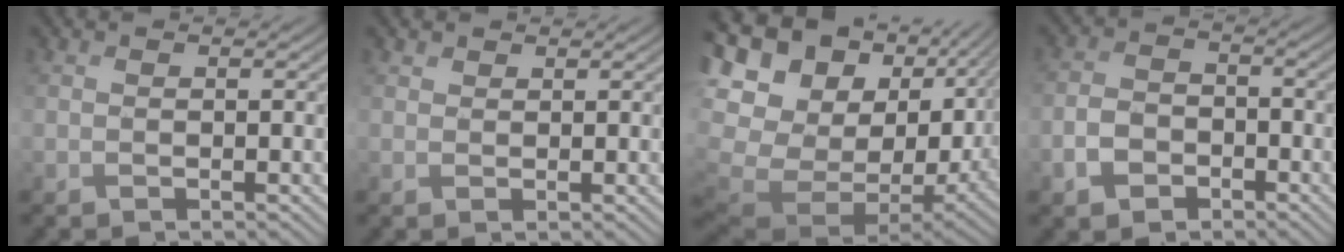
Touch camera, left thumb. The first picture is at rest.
{"total": 1.0, "force": [0.8, 0.7, 0.0], "torque": [-0.001, 0.002, 0.022]}
{"total": 17.3, "force": [1.8, 11.6, 12.7], "torque": [-0.245, -0.035, 0.074]}
{"total": 4.1, "force": [-2.8, 2.7, 1.3], "torque": [-0.026, -0.001, -0.059]}